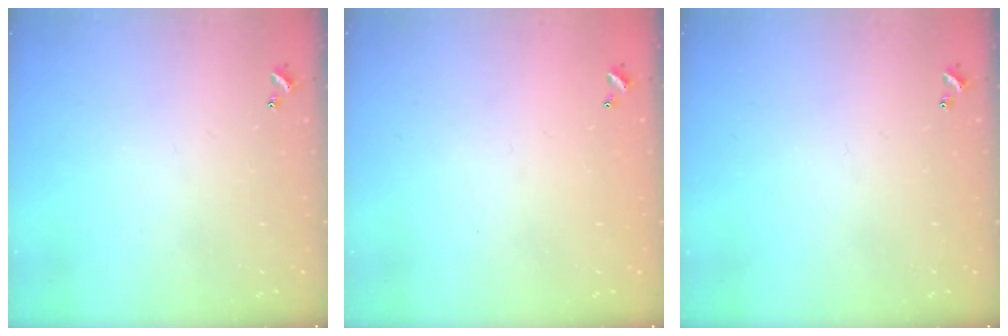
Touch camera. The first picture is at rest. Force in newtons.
{"total": 2.7, "press": 2.7, "slide": 0.1}
{"total": 0.0}